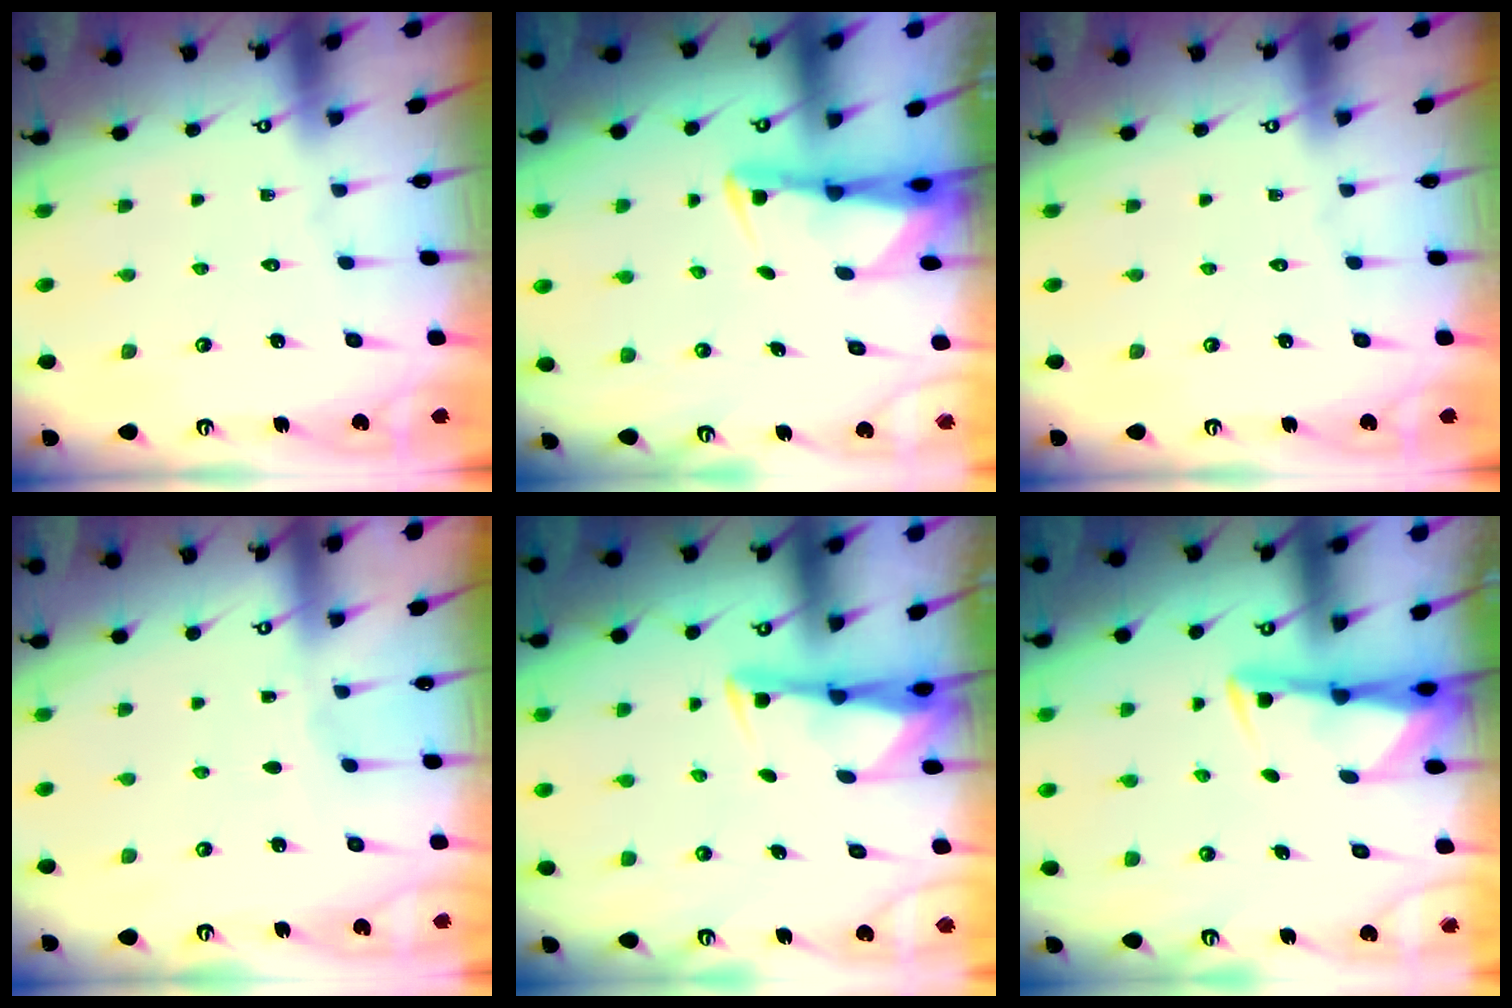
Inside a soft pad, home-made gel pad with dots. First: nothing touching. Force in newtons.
{"total": 3.0, "press": 2.9, "slide": 0.6}
{"total": 0.0}
{"total": 2.8, "press": 2.8, "slide": 0.4}
{"total": 3.3, "press": 3.3, "slide": 0.5}
{"total": 3.0, "press": 3.0, "slide": 0.6}